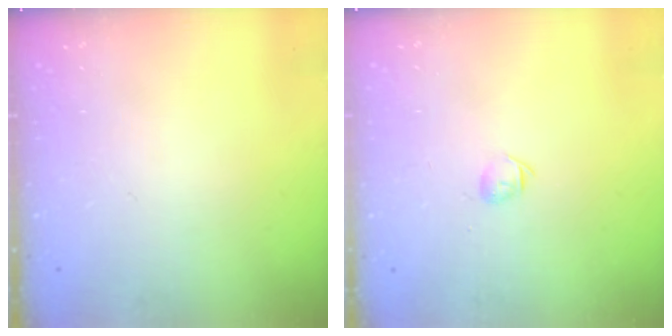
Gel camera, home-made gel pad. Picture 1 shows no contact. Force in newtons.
{"total": 3.4, "press": 3.3, "slide": 0.9}